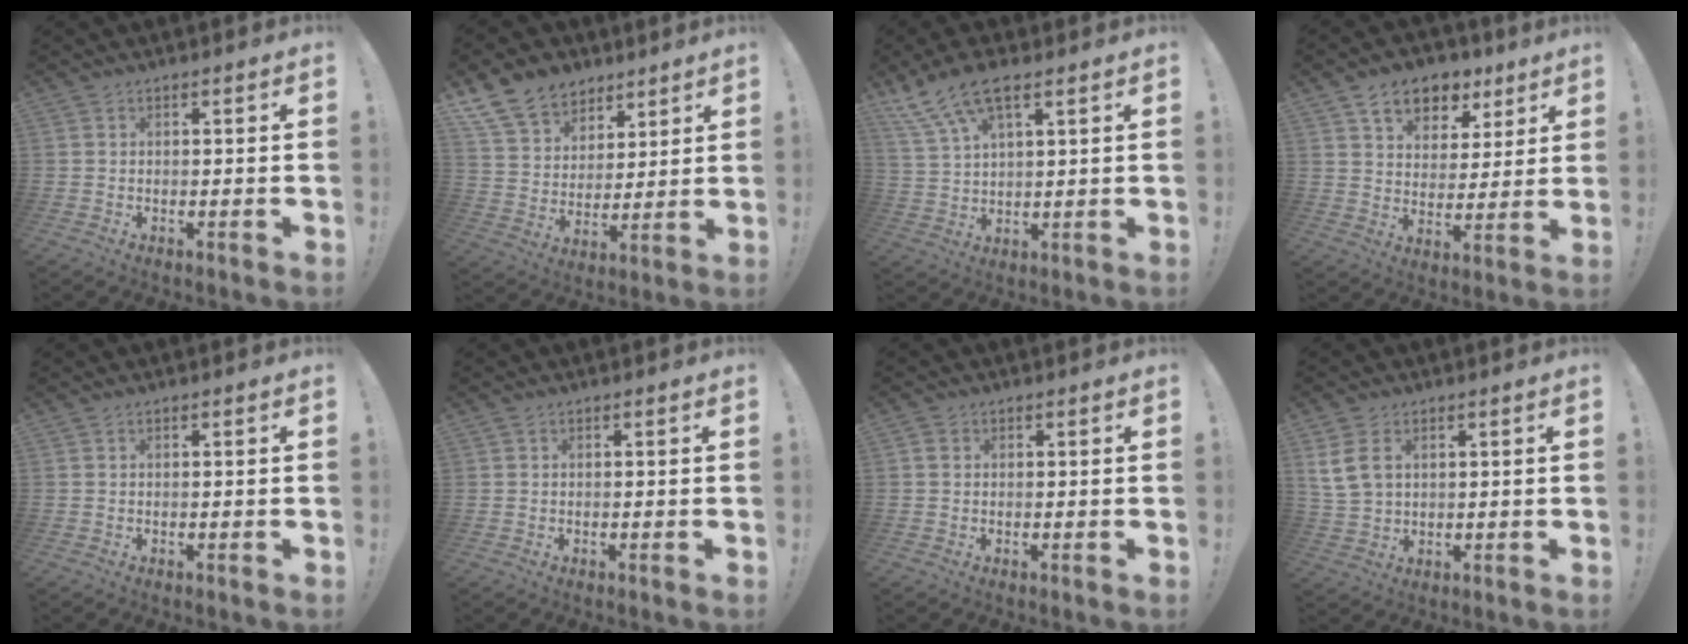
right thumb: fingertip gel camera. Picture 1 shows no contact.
{"total": 13.4, "force": [9.1, 9.1, 3.8], "torque": [-0.076, -0.058, 0.179]}
{"total": 10.6, "force": [7.0, 3.9, 7.0], "torque": [-0.137, -0.026, 0.133]}
{"total": 11.3, "force": [7.0, 7.5, 4.7], "torque": [-0.079, -0.036, 0.133]}
{"total": 0.0}
{"total": 0.0}
{"total": 1.5, "force": [0.5, 1.2, 0.7], "torque": [-0.006, 0.001, 0.008]}
{"total": 8.0, "force": [3.1, 5.3, 5.1], "torque": [-0.100, -0.002, 0.062]}